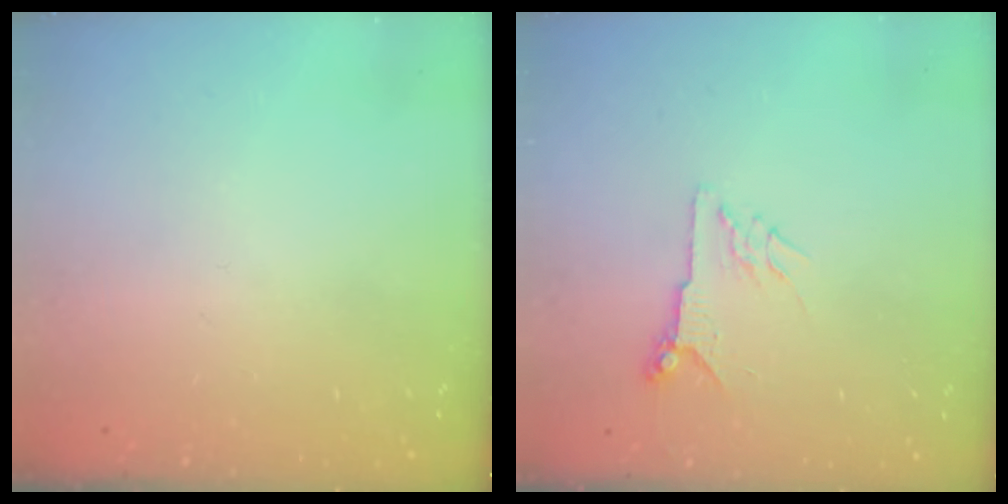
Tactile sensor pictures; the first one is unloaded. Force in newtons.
{"total": 5.1, "press": 5.1, "slide": 0.8}